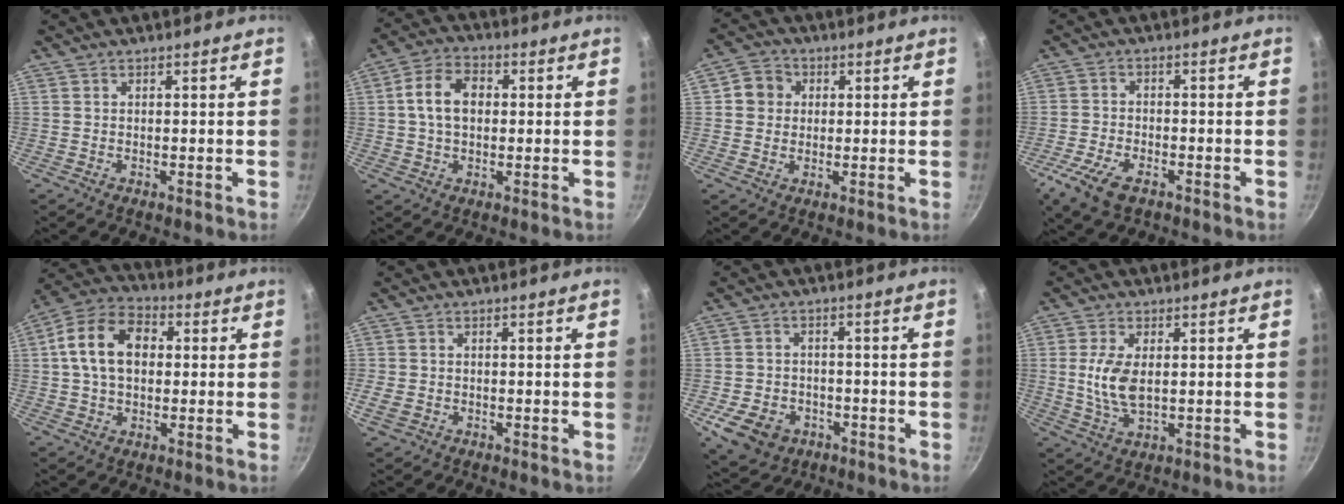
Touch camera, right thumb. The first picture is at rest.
{"total": 9.0, "force": [0.9, 6.3, 6.4], "torque": [-0.098, 0.020, 0.006]}
{"total": 5.6, "force": [1.1, 5.2, 2.0], "torque": [-0.003, 0.004, 0.006]}
{"total": 7.8, "force": [-4.3, 3.7, 5.3], "torque": [-0.120, 0.008, -0.086]}
{"total": 13.4, "force": [1.7, 9.4, 9.5], "torque": [-0.143, 0.025, 0.012]}
{"total": 3.4, "force": [-1.0, 2.6, 1.9], "torque": [-0.040, 0.000, -0.018]}
{"total": 10.0, "force": [-4.0, 7.5, 5.2], "torque": [-0.078, 0.020, -0.058]}
{"total": 7.6, "force": [0.6, 4.0, 6.5], "torque": [-0.133, -0.005, 0.014]}